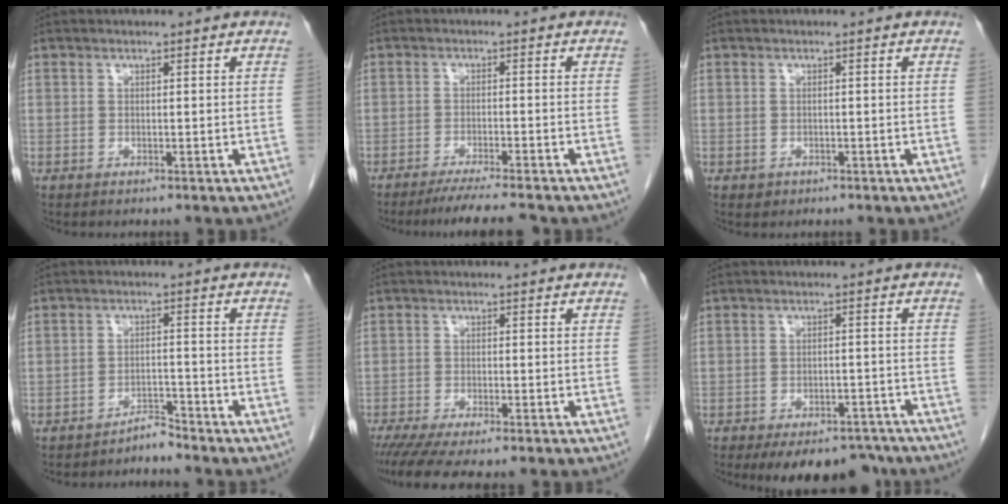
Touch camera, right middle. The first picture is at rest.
{"total": 7.2, "force": [-6.3, -0.6, 3.4], "torque": [-0.042, -0.021, -0.099]}
{"total": 0.9, "force": [-0.4, 0.8, 0.1], "torque": [-0.003, 0.003, -0.001]}
{"total": 2.5, "force": [-2.5, 0.0, 0.1], "torque": [0.006, -0.007, -0.042]}
{"total": 8.5, "force": [-6.8, 1.2, 5.0], "torque": [-0.069, -0.015, -0.104]}
{"total": 12.4, "force": [-9.8, 5.8, 4.9], "torque": [-0.068, 0.004, -0.123]}